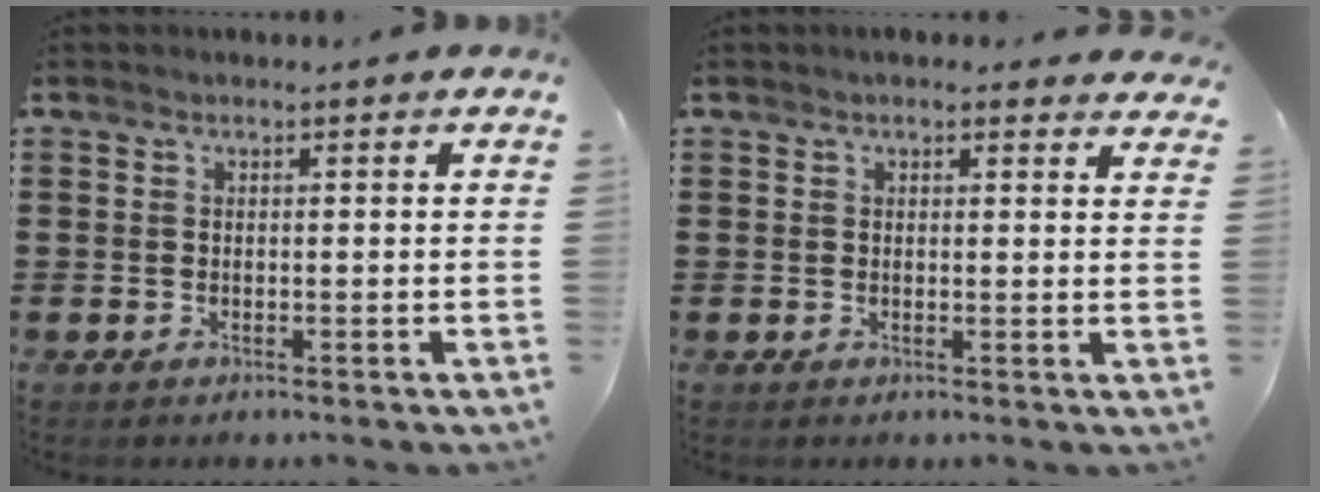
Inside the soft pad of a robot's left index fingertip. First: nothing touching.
{"total": 1.5, "force": [1.4, 0.5, 0.4], "torque": [-0.011, 0.006, 0.026]}